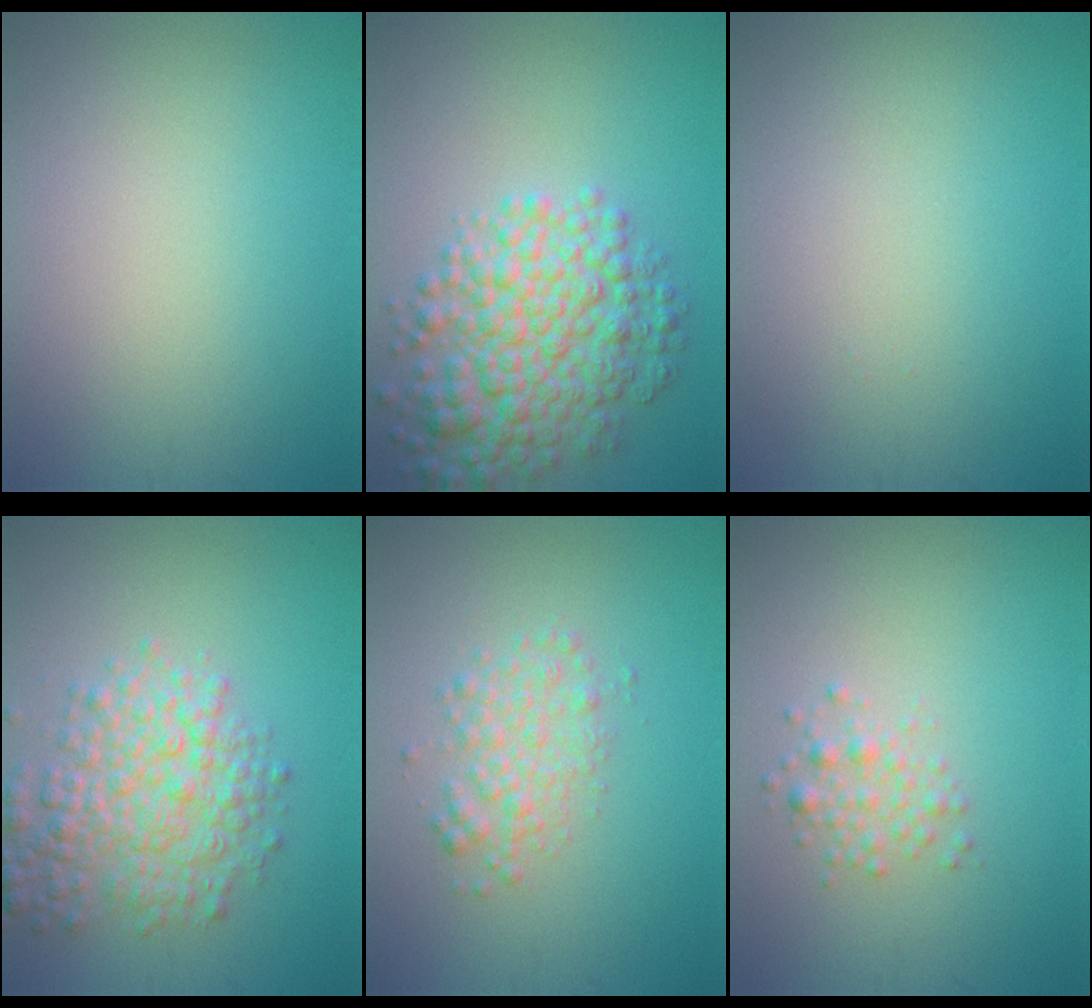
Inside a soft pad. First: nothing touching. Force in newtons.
{"total": 7.1, "press": 7.1, "slide": 0.1}
{"total": 0.0}
{"total": 5.4, "press": 5.4, "slide": 0.2}
{"total": 2.6, "press": 2.6, "slide": 0.0}
{"total": 1.7, "press": 1.7, "slide": 0.1}